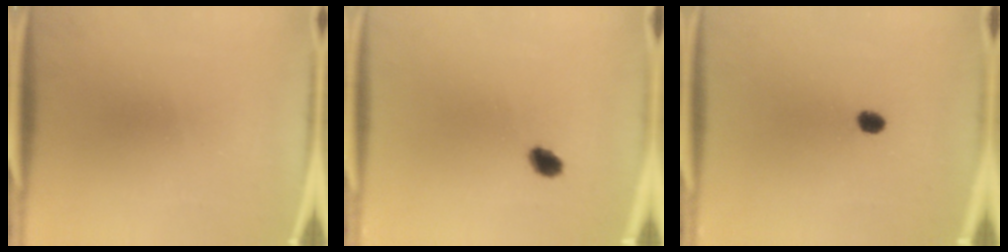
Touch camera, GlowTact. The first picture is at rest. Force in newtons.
{"total": 3.1}
{"total": 2.3}